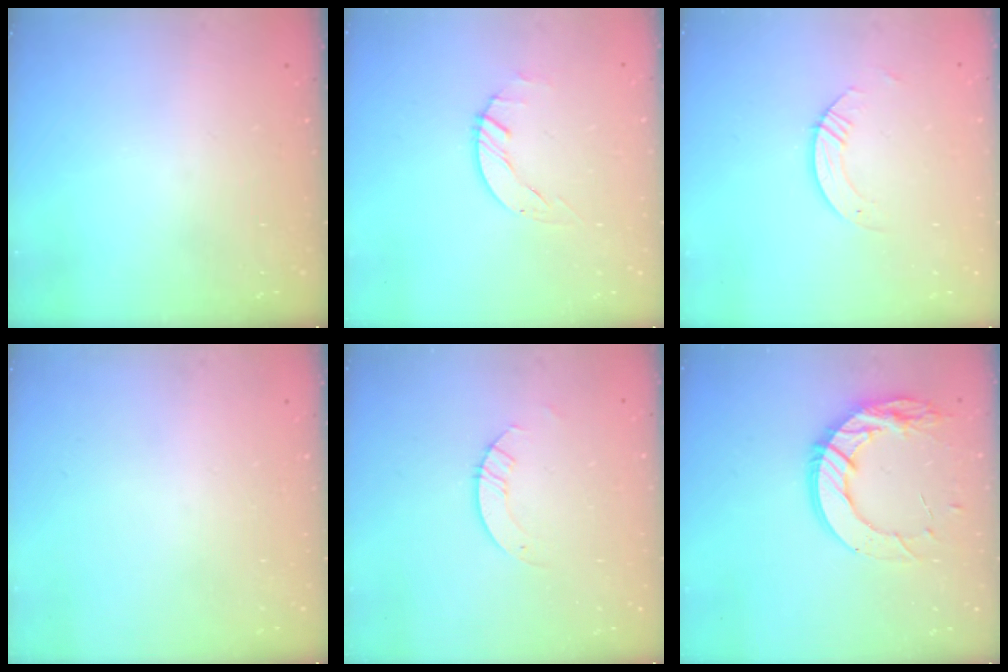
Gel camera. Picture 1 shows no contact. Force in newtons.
{"total": 1.6, "press": 1.6, "slide": 0.3}
{"total": 3.7, "press": 3.7, "slide": 0.2}
{"total": 0.0}
{"total": 3.0, "press": 3.0, "slide": 0.3}
{"total": 15.6, "press": 15.5, "slide": 1.4}